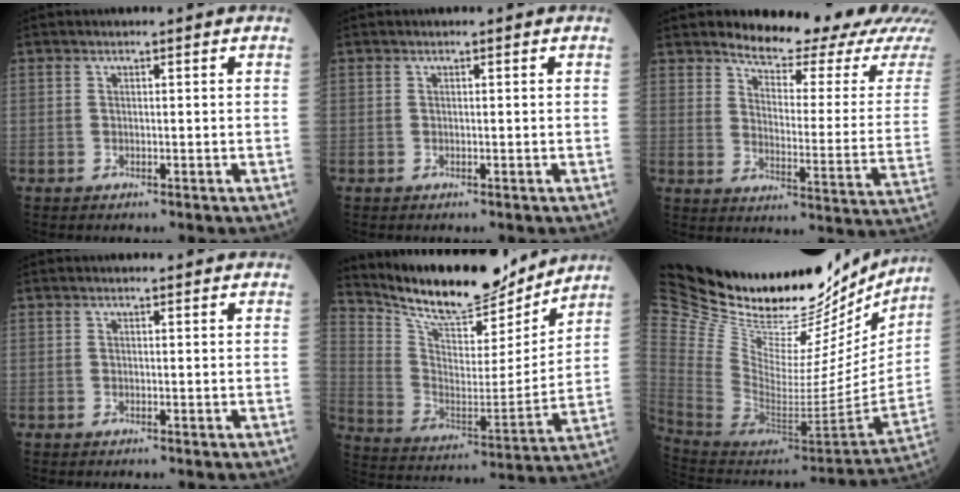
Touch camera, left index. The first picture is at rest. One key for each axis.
{"total": 0.0}
{"total": 16.3, "fx": 15.2, "fy": 2.0, "fz": 5.5, "tx": -0.070, "ty": -0.073, "tz": 0.180}
{"total": 1.9, "fx": 1.8, "fy": 0.5, "fz": 0.4, "tx": -0.012, "ty": 0.014, "tz": 0.020}
{"total": 17.8, "fx": 16.4, "fy": 4.0, "fz": 5.5, "tx": -0.115, "ty": -0.019, "tz": 0.271}
{"total": 40.9, "fx": 34.1, "fy": 12.8, "fz": 18.7, "tx": -0.355, "ty": -0.044, "tz": 0.514}